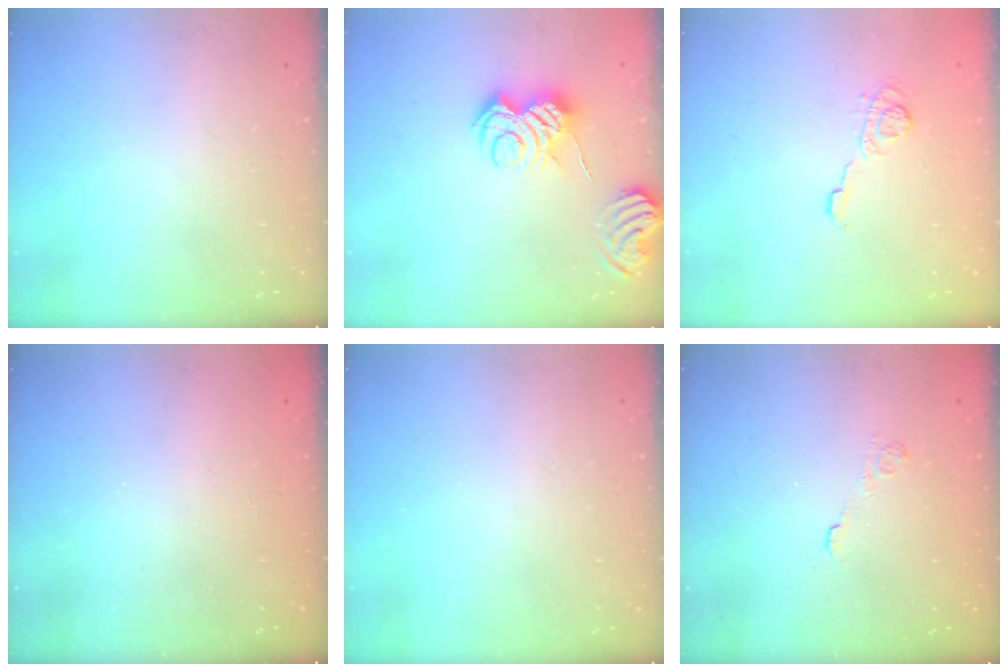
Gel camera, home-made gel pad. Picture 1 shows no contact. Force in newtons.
{"total": 7.0, "press": 7.0, "slide": 0.6}
{"total": 5.9, "press": 5.8, "slide": 1.0}
{"total": 2.2, "press": 2.1, "slide": 0.7}
{"total": 0.0}
{"total": 2.5, "press": 2.1, "slide": 1.4}